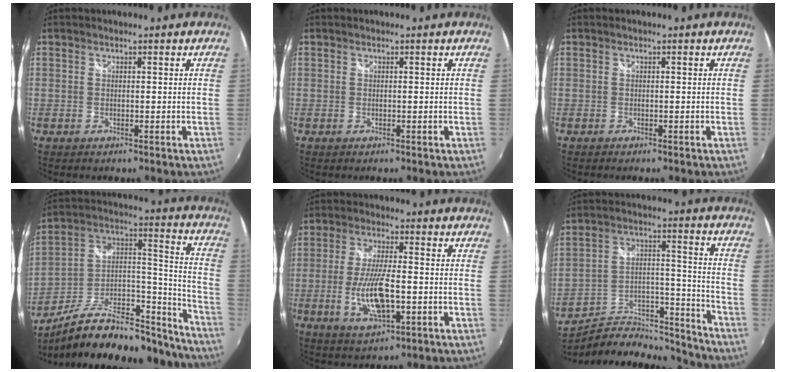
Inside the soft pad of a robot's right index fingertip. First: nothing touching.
{"total": 0.0}
{"total": 0.5, "force": [-0.5, 0.3, 0.1], "torque": [-0.004, -0.002, -0.009]}
{"total": 27.2, "force": [-21.6, 9.5, 13.5], "torque": [-0.201, 0.045, -0.317]}
{"total": 10.8, "force": [-2.7, 3.5, 9.9], "torque": [-0.198, -0.011, -0.047]}
{"total": 19.2, "force": [-16.0, 7.5, 7.5], "torque": [-0.121, 0.046, -0.237]}